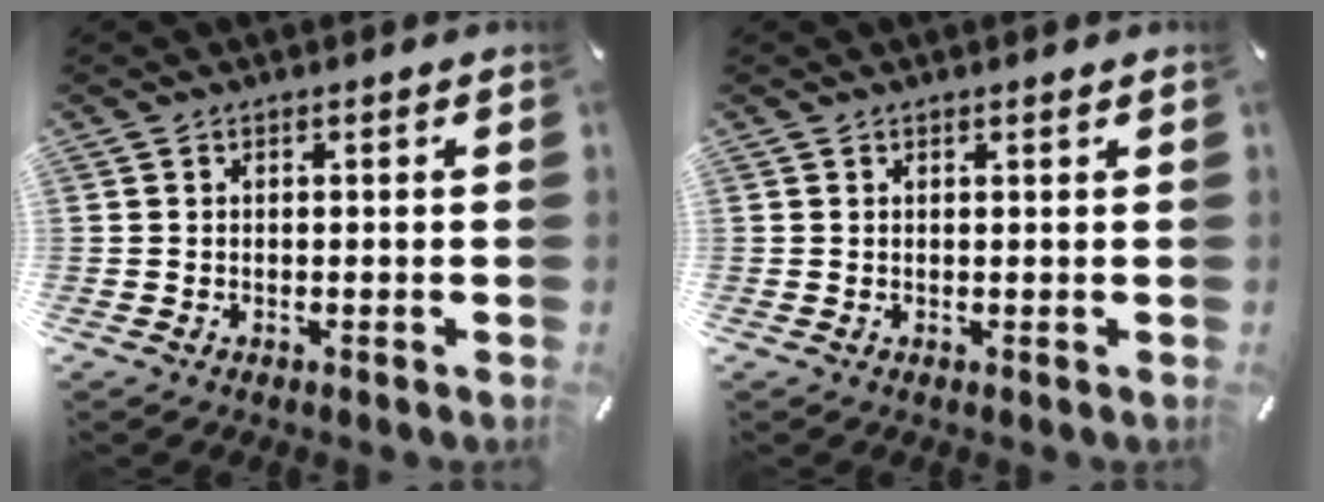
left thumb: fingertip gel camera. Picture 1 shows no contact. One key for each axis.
{"total": 0.6, "fx": 0.3, "fy": 0.0, "fz": 0.5, "tx": -0.010, "ty": 0.000, "tz": 0.005}